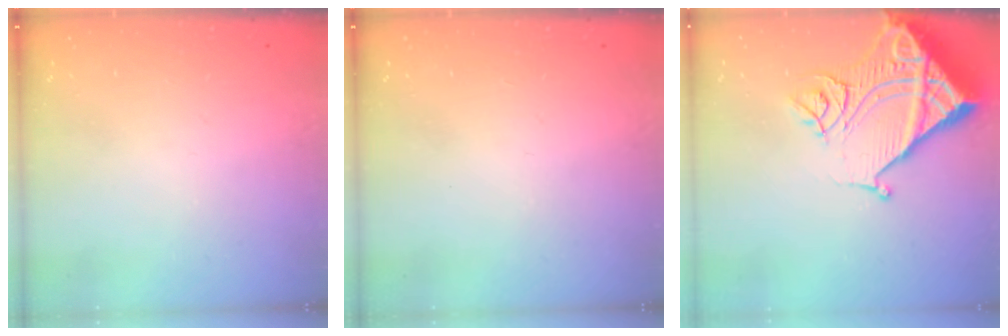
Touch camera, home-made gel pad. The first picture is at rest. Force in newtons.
{"total": 0.0}
{"total": 14.2, "press": 14.1, "slide": 1.8}